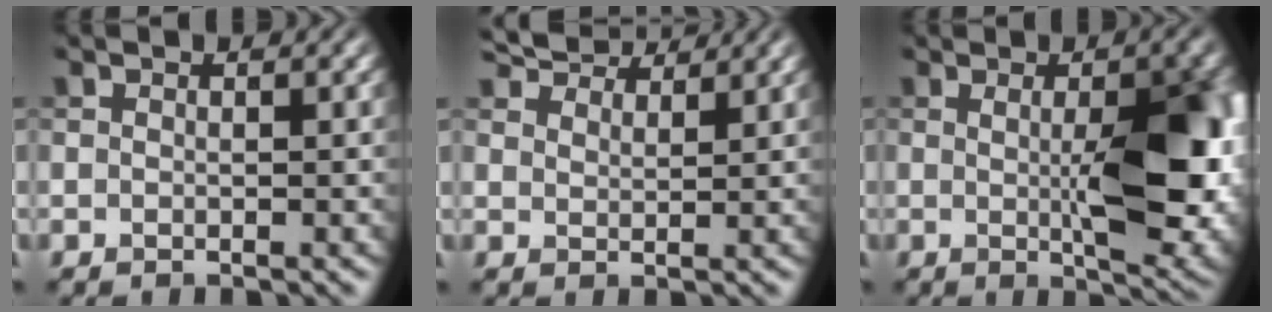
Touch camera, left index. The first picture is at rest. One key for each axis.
{"total": 5.9, "fx": 5.3, "fy": 1.7, "fz": 2.0, "tx": -0.044, "ty": 0.004, "tz": 0.092}
{"total": 10.0, "fx": 0.1, "fy": 3.1, "fz": 9.5, "tx": -0.124, "ty": -0.013, "tz": 0.013}